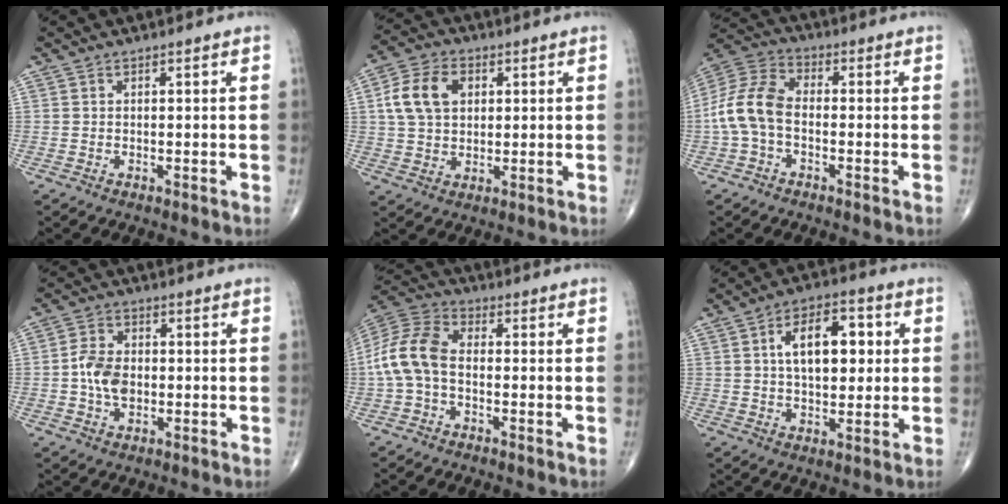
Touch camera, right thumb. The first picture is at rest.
{"total": 10.0, "force": [2.4, 7.0, 6.8], "torque": [-0.121, 0.008, 0.042]}
{"total": 10.3, "force": [-1.7, 6.4, 7.9], "torque": [-0.167, 0.031, -0.046]}
{"total": 6.6, "force": [-0.7, 4.5, 4.8], "torque": [-0.084, 0.009, -0.017]}
{"total": 10.8, "force": [-1.3, 6.6, 8.4], "torque": [-0.180, 0.031, -0.036]}
{"total": 12.4, "force": [2.4, 6.8, 10.1], "torque": [-0.133, 0.010, 0.035]}